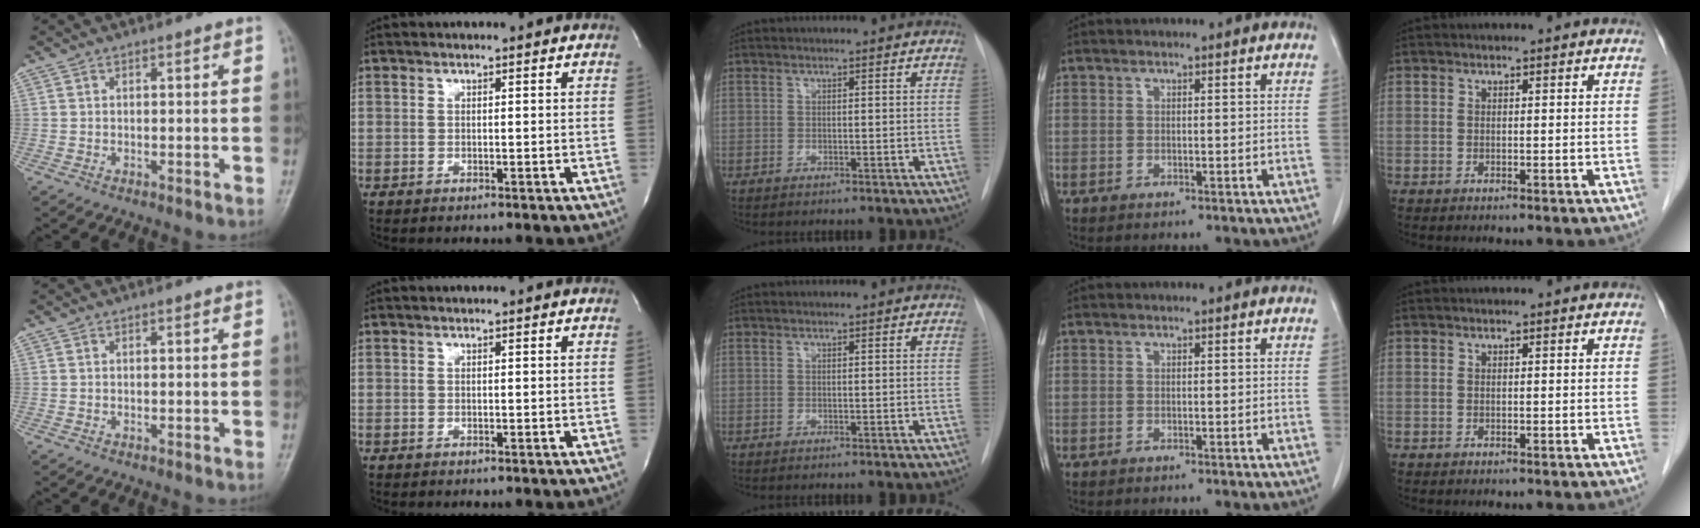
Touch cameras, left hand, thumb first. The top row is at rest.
{}